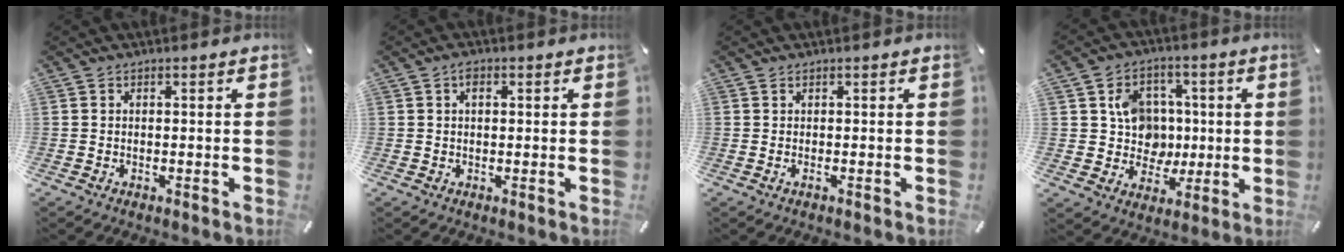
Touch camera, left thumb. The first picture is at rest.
{"total": 1.8, "force": [0.7, 1.0, 1.3], "torque": [-0.028, 0.005, 0.012]}
{"total": 0.7, "force": [-0.1, 0.1, 0.7], "torque": [-0.011, -0.003, -0.001]}
{"total": 11.0, "force": [1.8, 10.4, 3.1], "torque": [-0.046, -0.005, 0.046]}